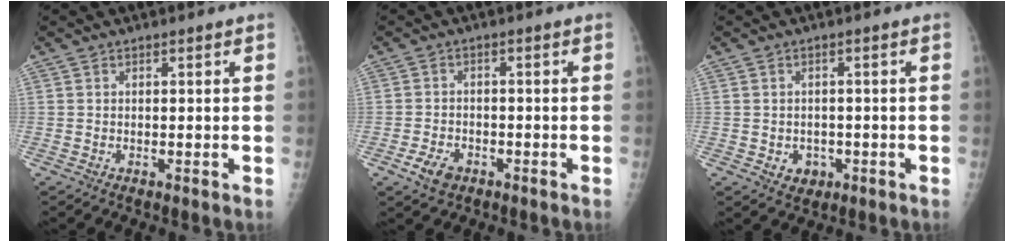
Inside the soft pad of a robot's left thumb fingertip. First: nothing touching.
{"total": 4.5, "force": [-2.4, 3.0, 2.4], "torque": [-0.040, 0.010, -0.040]}
{"total": 3.6, "force": [-1.1, 3.0, 1.5], "torque": [-0.005, 0.005, -0.007]}